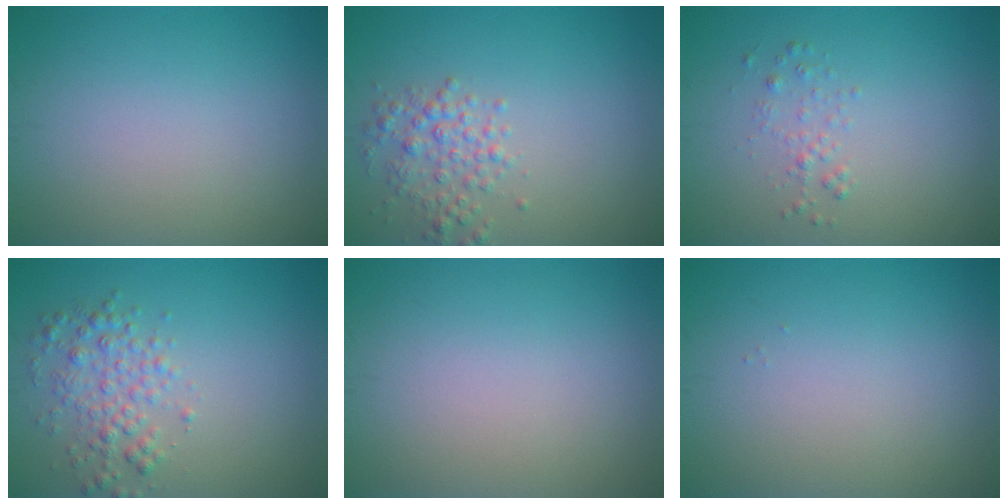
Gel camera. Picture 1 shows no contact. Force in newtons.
{"total": 2.5, "press": 2.5, "slide": 0.1}
{"total": 1.0, "press": 1.0, "slide": 0.1}
{"total": 2.9, "press": 2.9, "slide": 0.1}
{"total": 0.0}
{"total": 0.0}